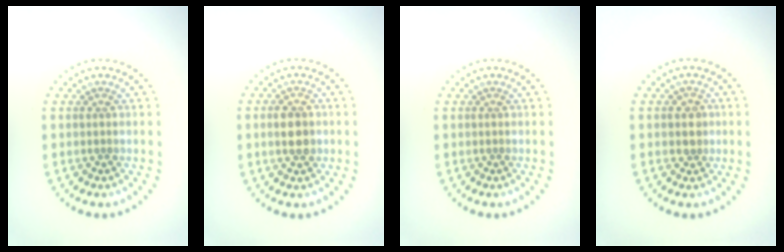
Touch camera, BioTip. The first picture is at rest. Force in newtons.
{"total": 2.8, "press": 2.8, "slide": 0.0}
{"total": 0.0}
{"total": 1.6, "press": 1.5, "slide": 0.6}